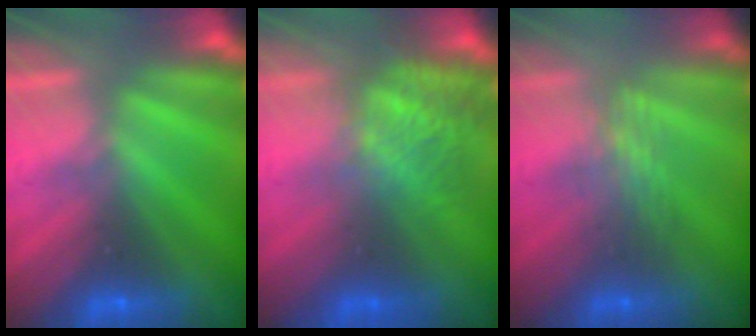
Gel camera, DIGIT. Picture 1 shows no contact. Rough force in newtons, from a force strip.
{"total": 4.7}
{"total": 3.0}